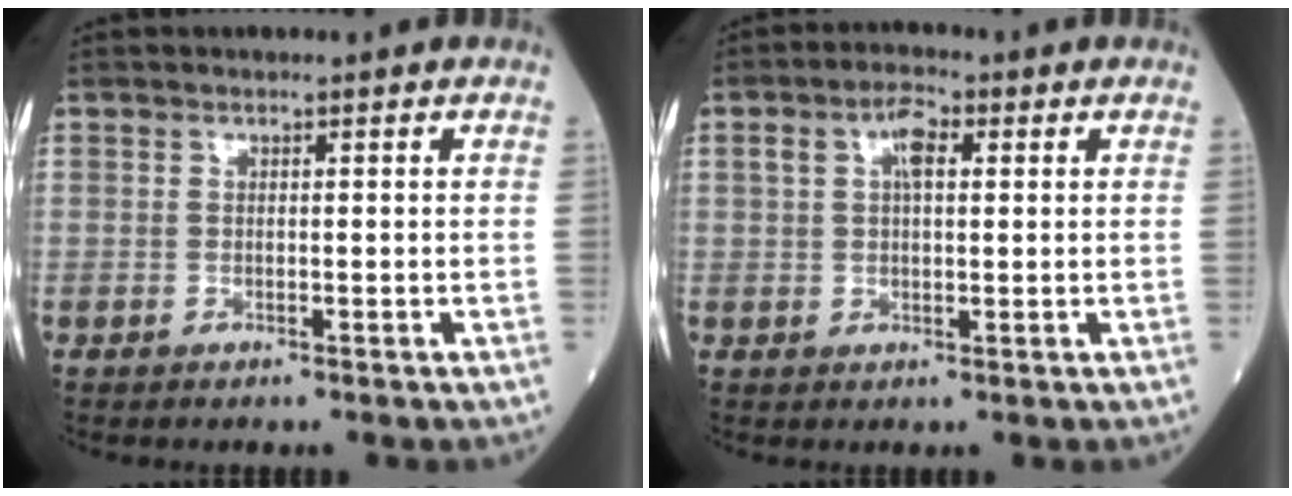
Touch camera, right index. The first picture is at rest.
{"total": 4.6, "force": [1.4, 2.0, 3.9], "torque": [-0.075, 0.018, 0.025]}